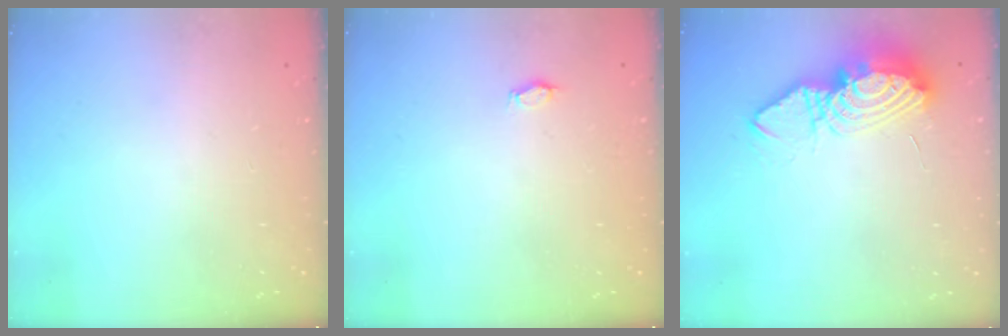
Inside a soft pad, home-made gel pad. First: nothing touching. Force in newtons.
{"total": 2.7, "press": 2.4, "slide": 1.1}
{"total": 12.6, "press": 12.5, "slide": 1.3}